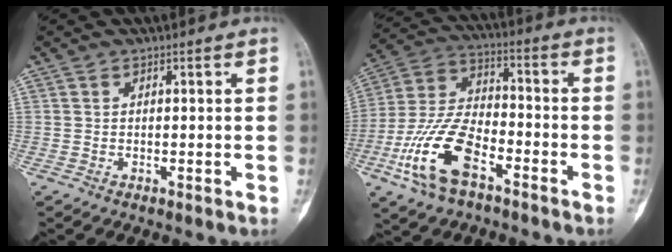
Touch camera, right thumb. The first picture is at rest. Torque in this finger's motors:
{"motor_torque": [0.44, 0.60, 1.77, -0.99, 0.25]}